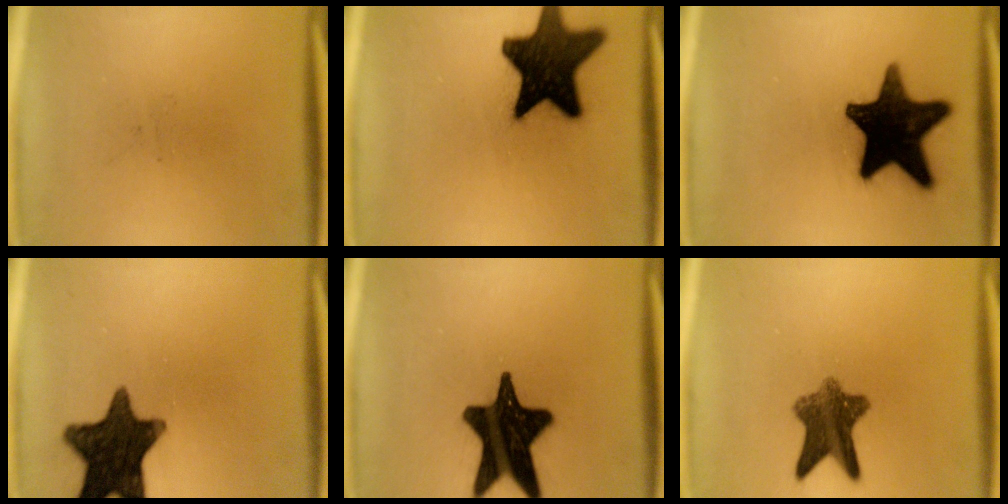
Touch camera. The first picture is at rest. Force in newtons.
{"total": 18.3}
{"total": 19.6}
{"total": 15.3}
{"total": 18.6}
{"total": 8.2}